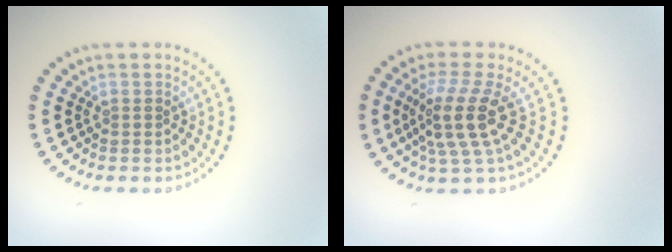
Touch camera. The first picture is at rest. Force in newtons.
{"total": 4.3, "press": 3.2, "slide": 2.9}